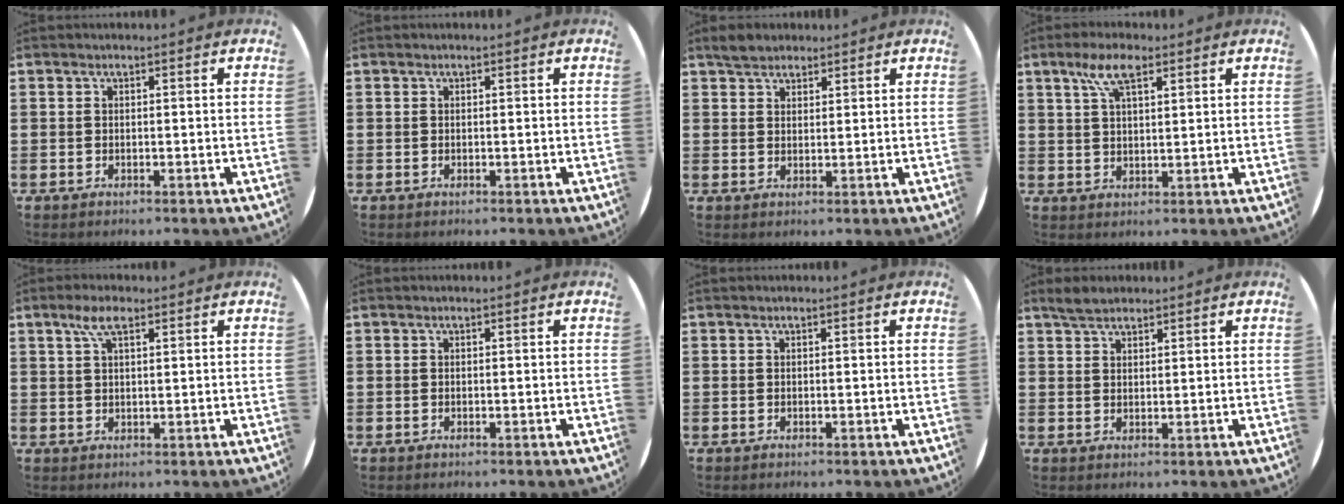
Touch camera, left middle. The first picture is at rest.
{"total": 0.0}
{"total": 2.8, "force": [2.5, 1.1, 0.3], "torque": [-0.002, 0.004, 0.048]}
{"total": 5.8, "force": [3.4, 2.1, 4.2], "torque": [-0.091, 0.010, 0.060]}
{"total": 4.1, "force": [2.4, 1.3, 3.1], "torque": [-0.066, 0.009, 0.040]}
{"total": 0.0}
{"total": 0.0}
{"total": 2.8, "force": [2.4, 1.0, 0.9], "torque": [-0.021, 0.007, 0.046]}